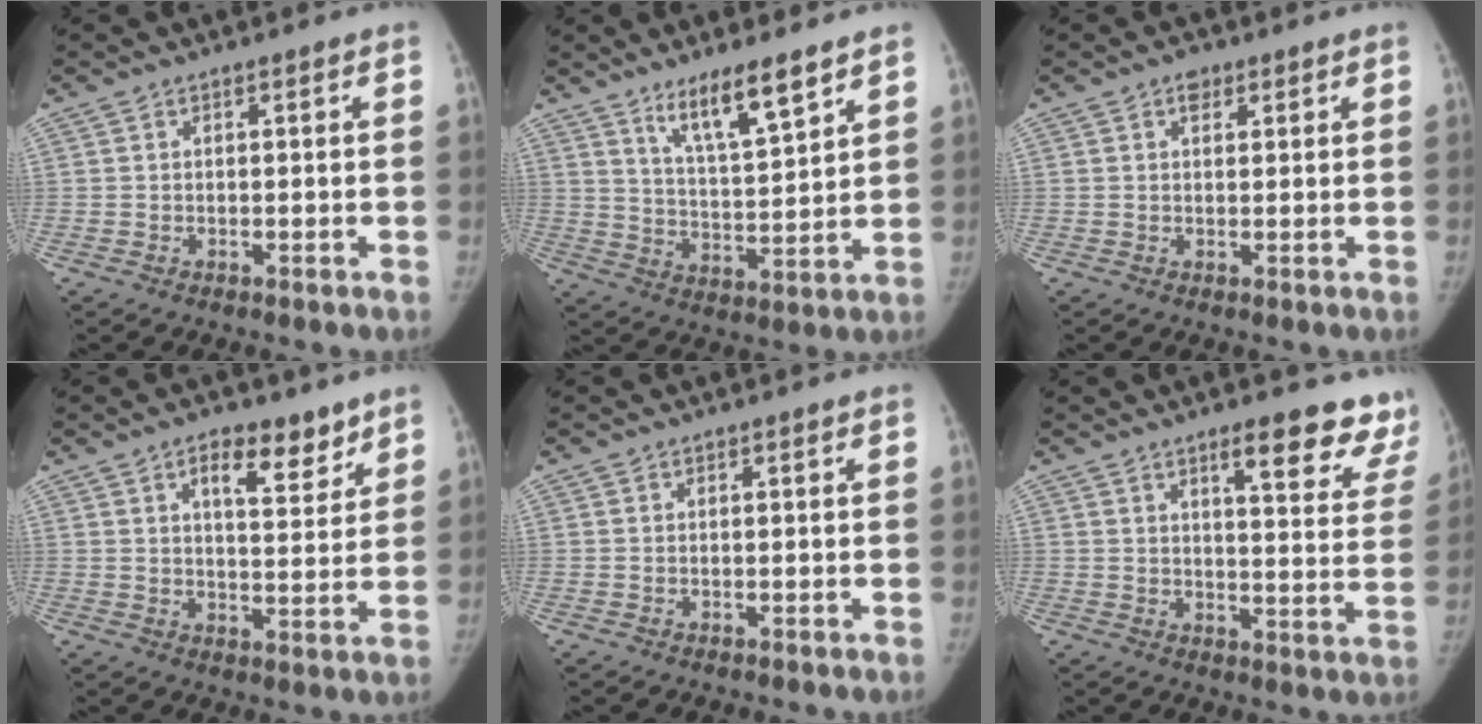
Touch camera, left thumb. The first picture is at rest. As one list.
[{"total": 10.1, "force": [7.0, 1.9, 7.0], "torque": [-0.113, -0.050, 0.130]}, {"total": 2.0, "force": [1.1, 1.5, 0.9], "torque": [0.001, -0.002, 0.013]}, {"total": 8.4, "force": [5.4, 3.7, 5.3], "torque": [-0.052, -0.033, 0.081]}, {"total": 0.0}, {"total": 14.3, "force": [10.8, 3.8, 8.5], "torque": [-0.054, -0.057, 0.121]}]